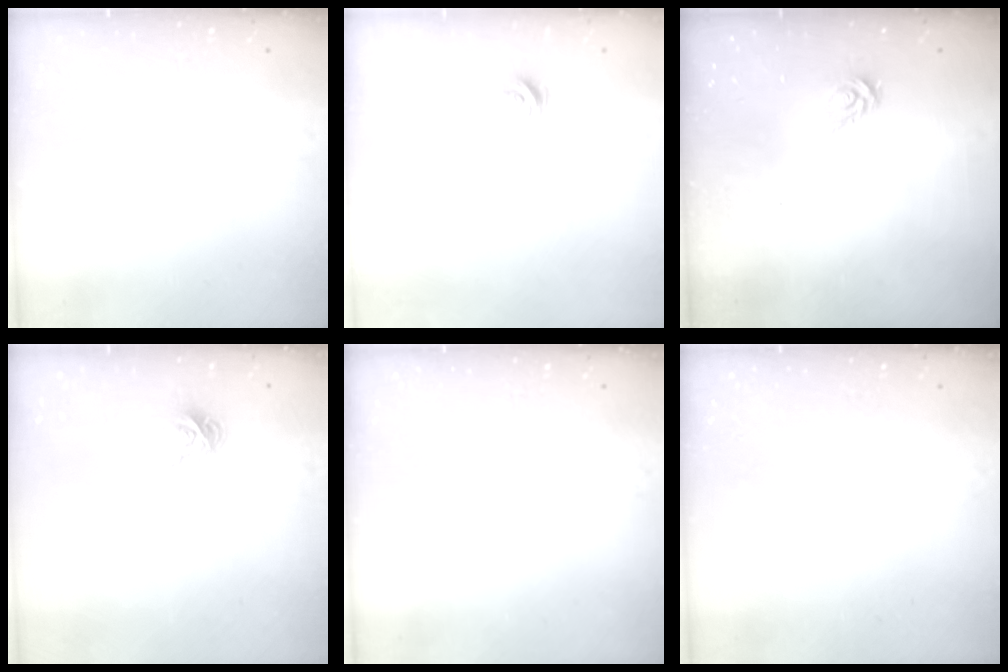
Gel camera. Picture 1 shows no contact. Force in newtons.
{"total": 3.6, "press": 3.6, "slide": 0.5}
{"total": 3.6, "press": 3.5, "slide": 0.3}
{"total": 5.1, "press": 5.1, "slide": 0.3}
{"total": 0.0}
{"total": 0.0}